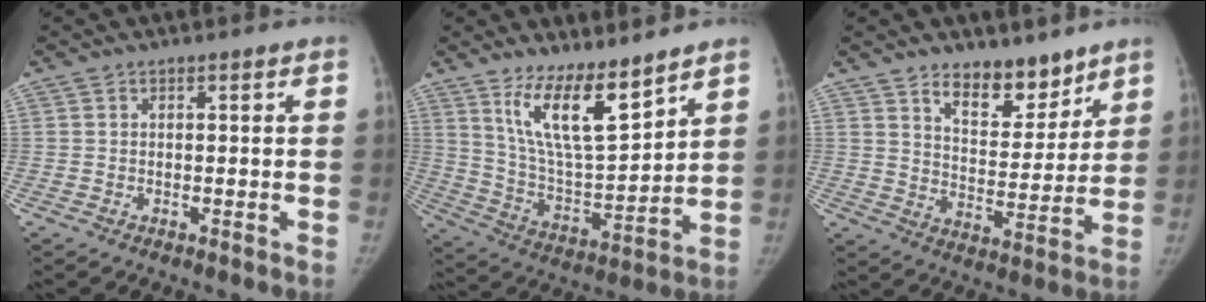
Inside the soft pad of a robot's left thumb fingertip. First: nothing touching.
{"total": 13.5, "force": [9.4, 3.7, 8.9], "torque": [-0.135, -0.075, 0.188]}
{"total": 10.6, "force": [7.9, 5.0, 4.9], "torque": [-0.044, -0.062, 0.136]}